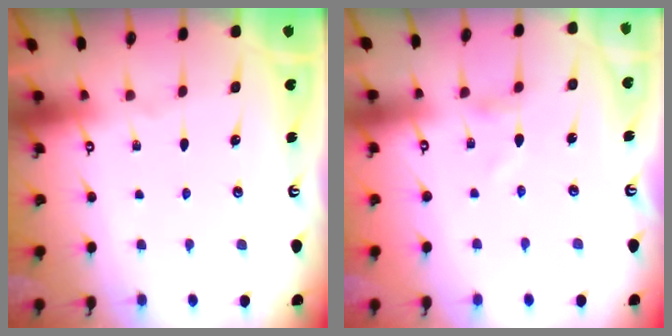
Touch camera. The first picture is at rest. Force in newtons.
{"total": 0.6, "press": 0.6, "slide": 0.2}